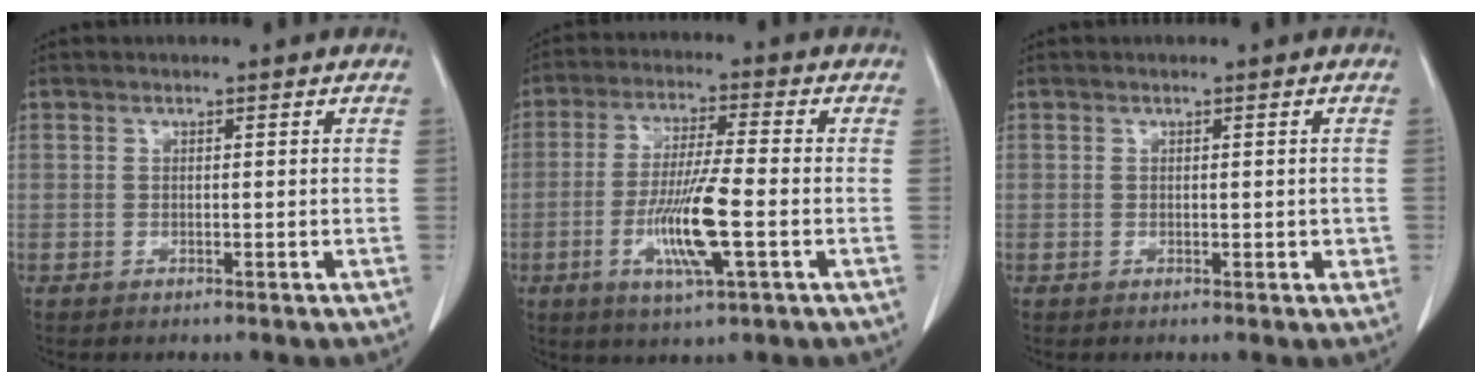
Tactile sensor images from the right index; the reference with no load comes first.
{"total": 10.4, "force": [-2.9, 0.6, 10.0], "torque": [-0.193, -0.013, -0.055]}
{"total": 1.6, "force": [-0.1, 0.9, 1.3], "torque": [-0.013, 0.001, 0.001]}